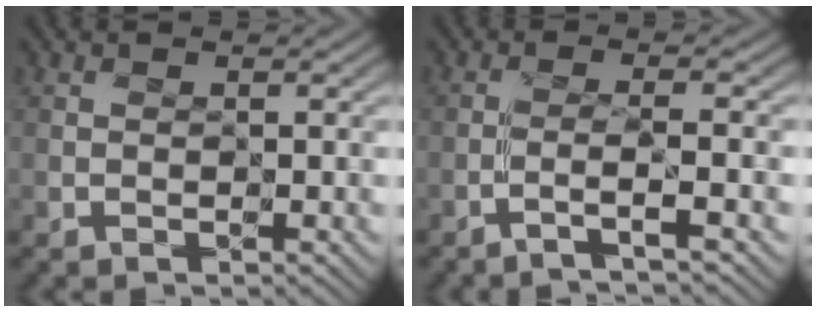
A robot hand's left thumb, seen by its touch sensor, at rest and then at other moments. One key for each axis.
{"total": 2.4, "fx": -1.5, "fy": -0.5, "fz": 1.8, "tx": -0.029, "ty": 0.011, "tz": -0.050}